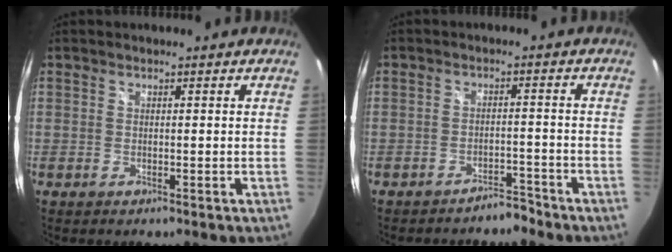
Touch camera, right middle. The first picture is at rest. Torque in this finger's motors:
{"motor_torque": [0.21, -0.43, 0.00, 0.01]}